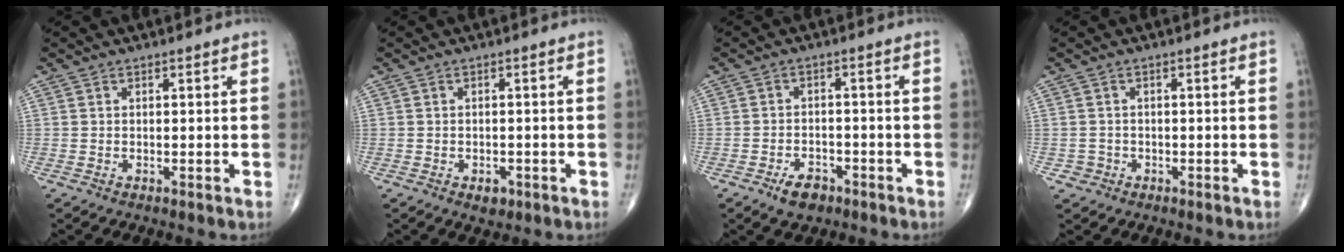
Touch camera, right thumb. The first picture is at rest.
{"total": 2.3, "force": [-1.1, 1.5, 1.4], "torque": [-0.013, 0.001, -0.010]}
{"total": 4.6, "force": [-2.9, 2.7, 2.4], "torque": [-0.033, 0.014, -0.045]}
{"total": 1.6, "force": [-0.7, 1.5, -0.2], "torque": [0.017, 0.009, -0.016]}